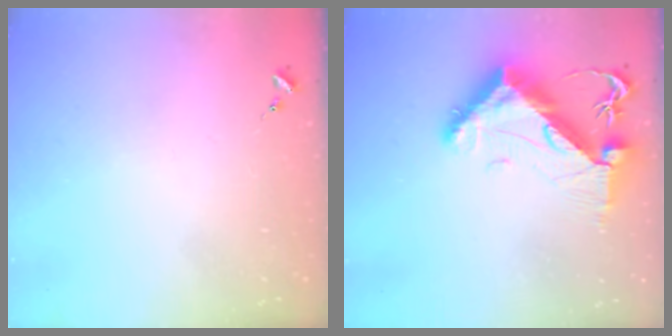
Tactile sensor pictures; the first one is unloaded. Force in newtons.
{"total": 11.4, "press": 11.4, "slide": 1.2}